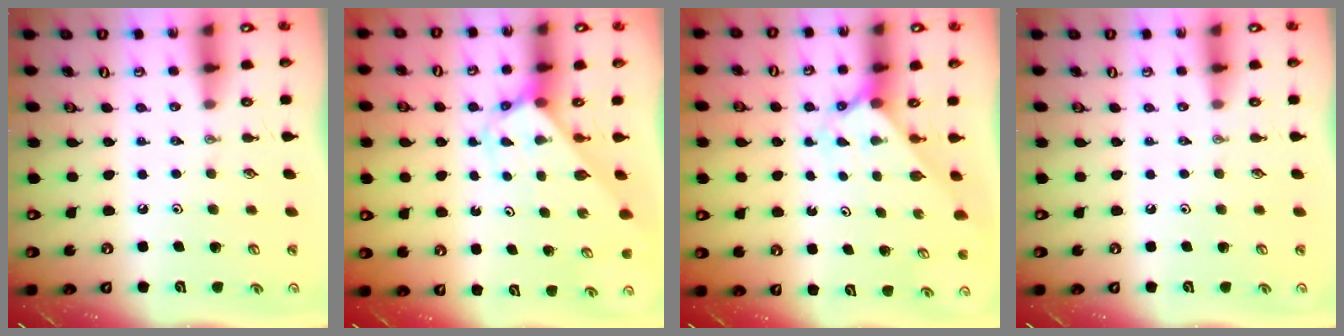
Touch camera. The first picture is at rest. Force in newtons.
{"total": 3.0, "press": 3.0, "slide": 0.2}
{"total": 2.1, "press": 2.1, "slide": 0.2}
{"total": 0.0}